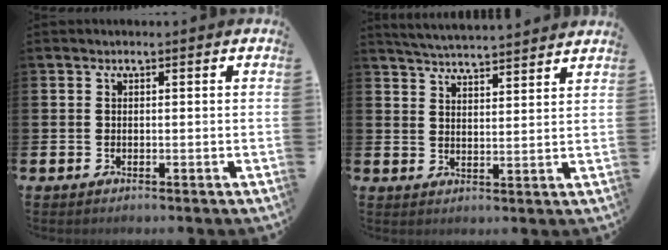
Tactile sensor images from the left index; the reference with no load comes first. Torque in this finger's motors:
{"motor_torque": [0.42, -1.14, 0.56, 0.19]}